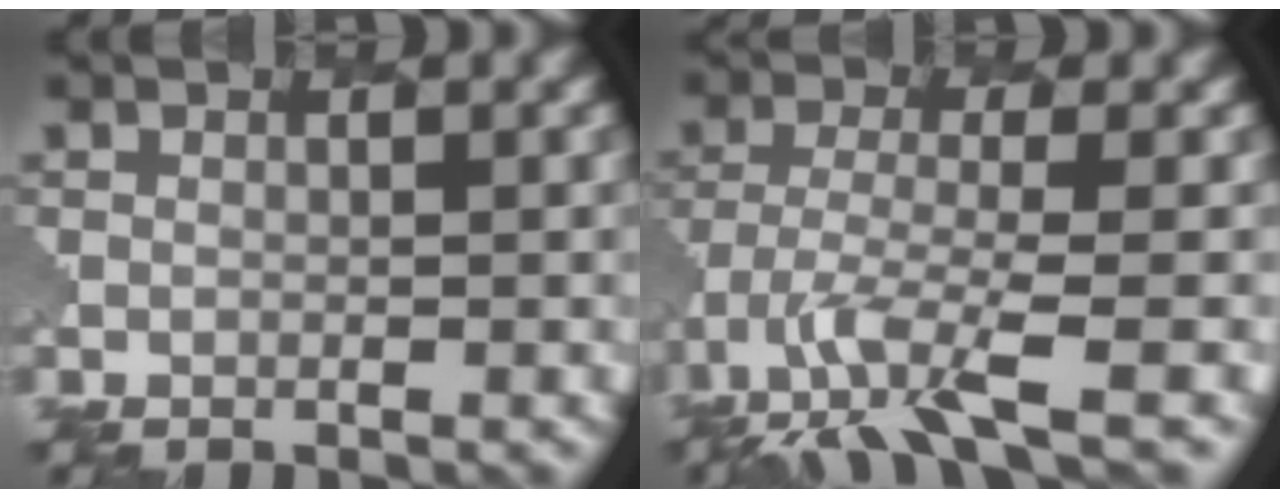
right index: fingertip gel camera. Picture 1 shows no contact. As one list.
[{"total": 5.8, "force": [-3.3, 1.2, 4.5], "torque": [-0.091, -0.015, -0.065]}]